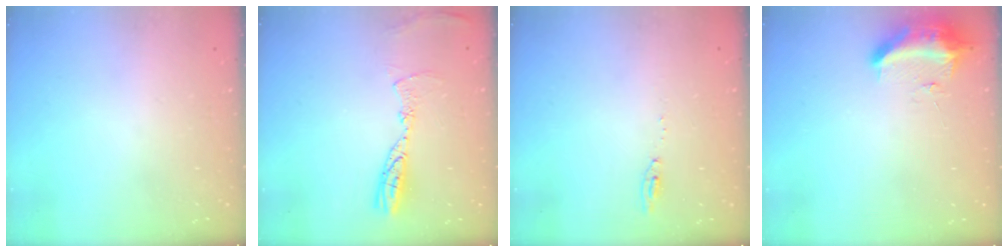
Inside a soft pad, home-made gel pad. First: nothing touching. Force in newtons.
{"total": 9.3, "press": 9.3, "slide": 0.9}
{"total": 5.2, "press": 5.2, "slide": 0.5}
{"total": 10.0, "press": 10.0, "slide": 0.4}